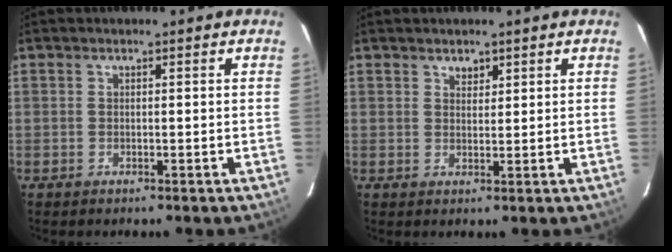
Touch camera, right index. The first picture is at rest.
{"total": 1.8, "force": [1.3, 1.1, 0.6], "torque": [-0.005, 0.003, 0.022]}